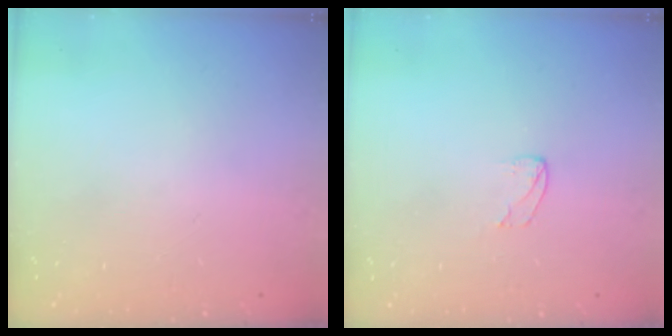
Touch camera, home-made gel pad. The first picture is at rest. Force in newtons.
{"total": 3.4, "press": 3.4, "slide": 0.3}